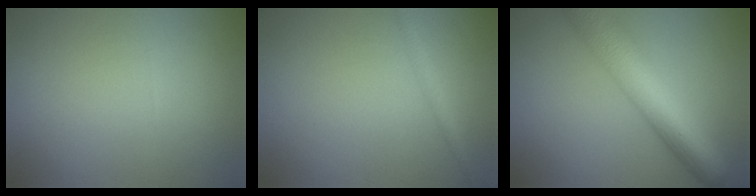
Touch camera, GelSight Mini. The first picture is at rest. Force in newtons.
{"total": 1.5, "press": 1.5, "slide": 0.0}
{"total": 8.7, "press": 8.7, "slide": 0.4}